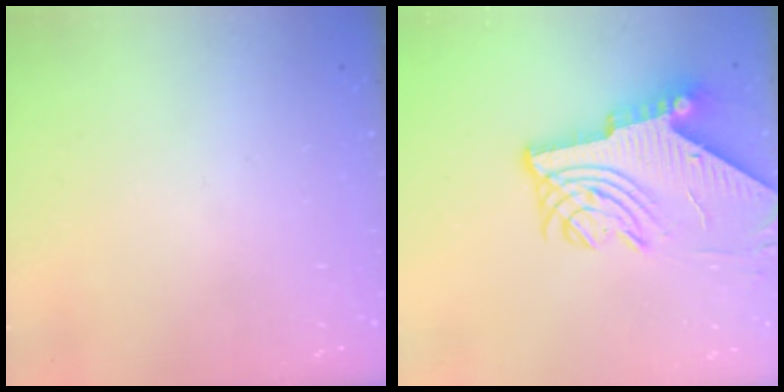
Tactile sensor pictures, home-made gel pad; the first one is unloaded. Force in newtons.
{"total": 10.9, "press": 10.8, "slide": 1.2}